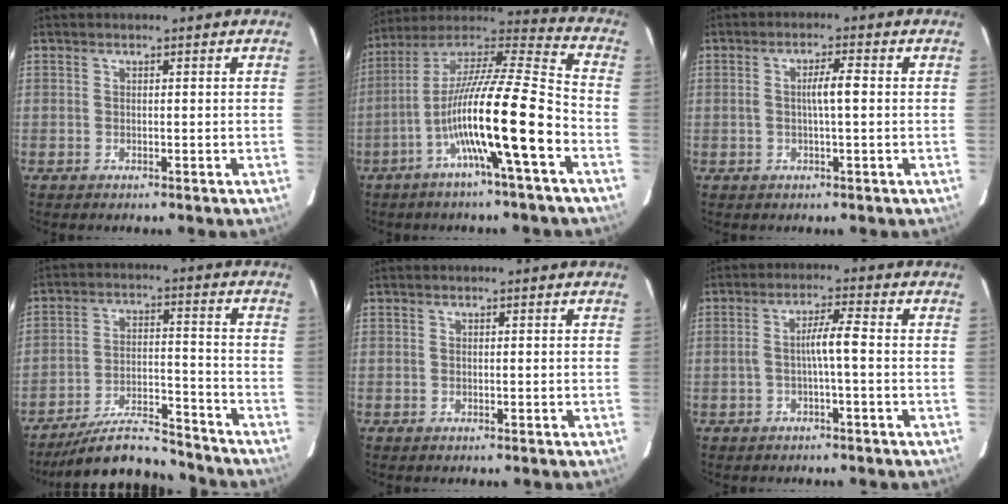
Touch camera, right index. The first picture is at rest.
{"total": 18.3, "force": [-6.5, 0.2, 17.1], "torque": [-0.307, 0.005, -0.117]}
{"total": 3.3, "force": [0.1, 0.2, 3.3], "torque": [-0.062, 0.006, 0.002]}
{"total": 11.3, "force": [-10.5, 2.3, 3.5], "torque": [-0.055, 0.016, -0.179]}
{"total": 0.0}
{"total": 4.0, "force": [-0.6, 0.0, 3.9], "torque": [-0.070, 0.015, -0.008]}